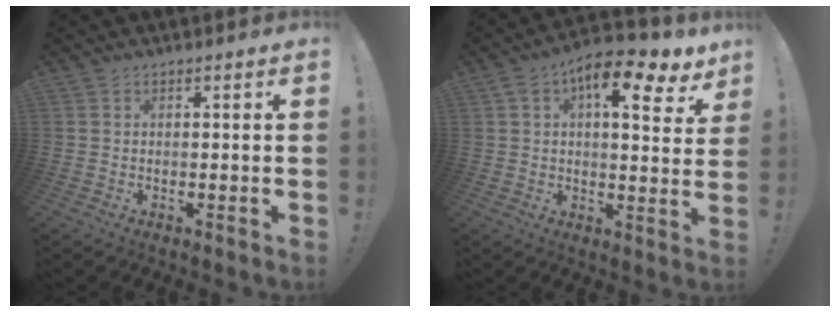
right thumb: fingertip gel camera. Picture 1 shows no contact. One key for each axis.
{"total": 13.5, "fx": 6.5, "fy": 5.2, "fz": 10.6, "tx": -0.146, "ty": -0.034, "tz": 0.101}